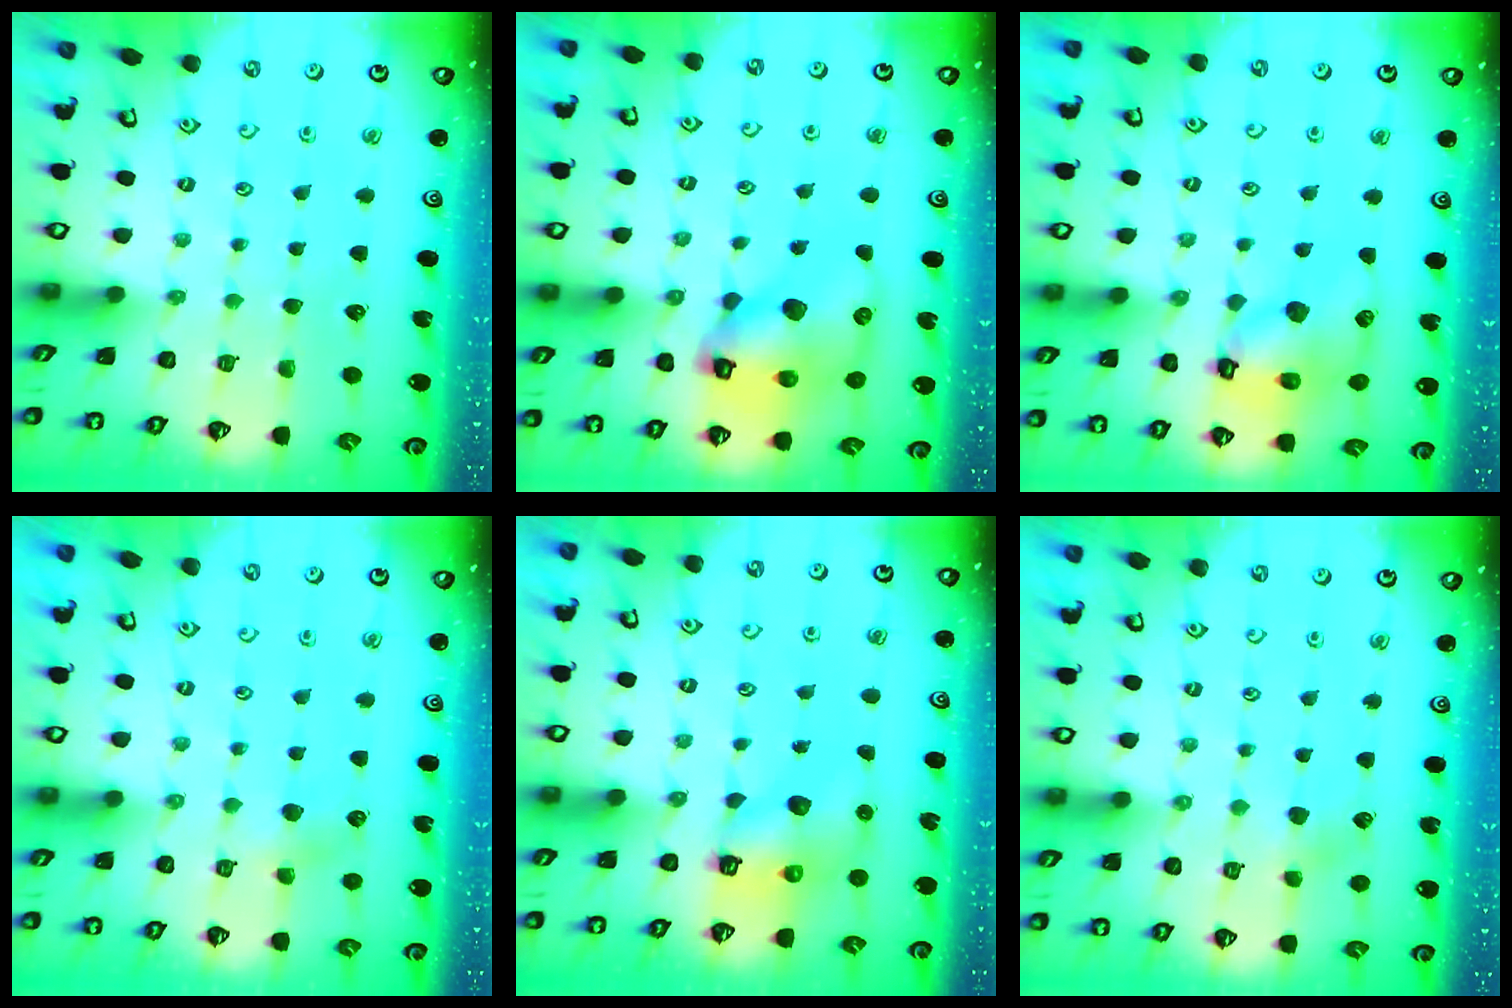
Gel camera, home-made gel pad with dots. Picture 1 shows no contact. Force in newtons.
{"total": 15.3, "press": 15.2, "slide": 2.0}
{"total": 13.9, "press": 13.8, "slide": 1.0}
{"total": 3.9, "press": 3.8, "slide": 0.5}
{"total": 8.0, "press": 8.0, "slide": 0.8}
{"total": 3.8, "press": 3.7, "slide": 0.4}